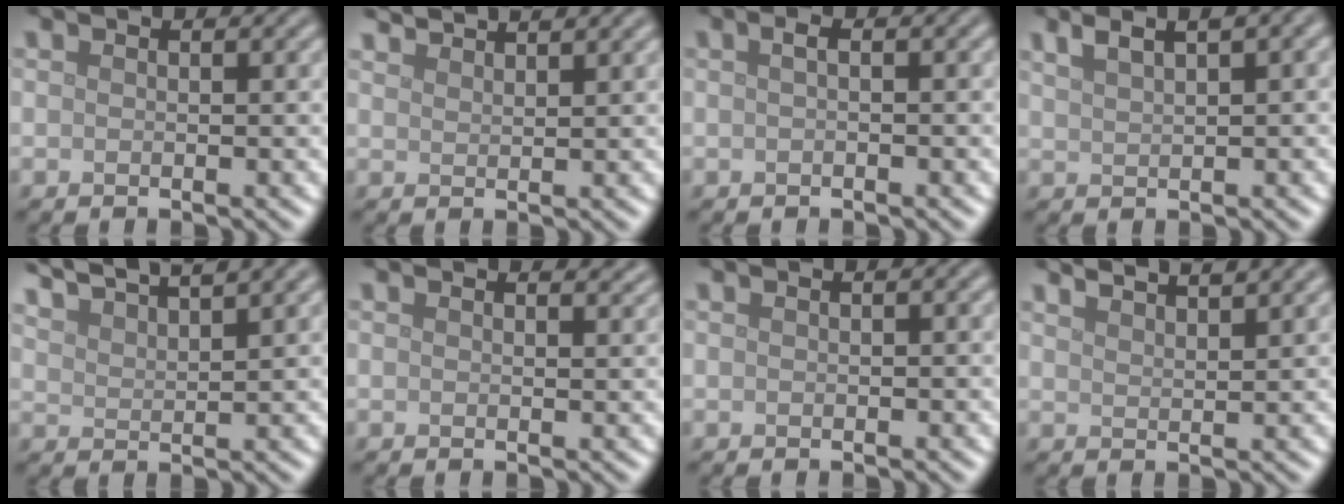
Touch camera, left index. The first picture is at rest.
{"total": 2.9, "force": [2.8, 0.4, 0.8], "torque": [0.000, 0.006, 0.039]}
{"total": 1.5, "force": [0.2, 0.4, 1.4], "torque": [-0.024, 0.007, 0.000]}
{"total": 4.6, "force": [2.8, 1.3, 3.4], "torque": [-0.054, 0.018, 0.051]}
{"total": 6.7, "force": [5.7, 1.2, 3.2], "torque": [-0.039, 0.029, 0.067]}
{"total": 1.5, "force": [1.4, 0.4, 0.5], "torque": [-0.004, 0.000, 0.011]}
{"total": 0.9, "force": [0.4, 0.3, 0.8], "torque": [-0.010, 0.008, 0.003]}
{"total": 5.1, "force": [4.3, 1.3, 2.4], "torque": [-0.008, 0.030, 0.030]}